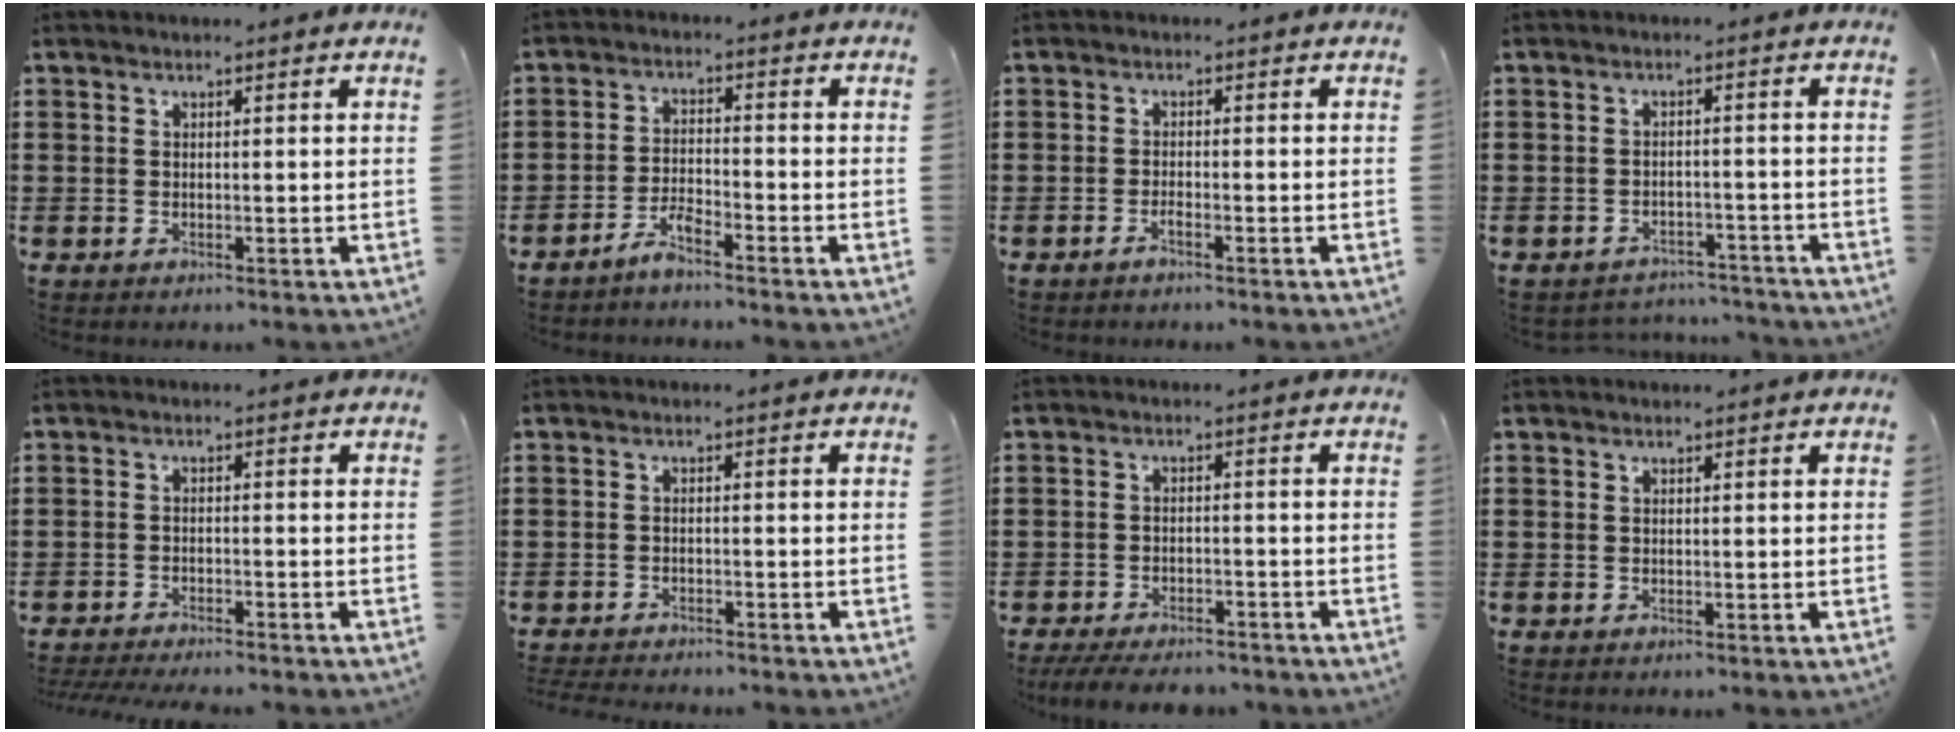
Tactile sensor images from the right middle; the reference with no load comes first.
{"total": 3.4, "force": [-3.0, 0.3, 1.5], "torque": [-0.037, 0.005, -0.061]}
{"total": 1.3, "force": [-1.0, 0.0, 0.9], "torque": [-0.018, -0.004, -0.017]}
{"total": 3.0, "force": [-3.0, 0.1, 0.0], "torque": [-0.008, -0.005, -0.063]}
{"total": 2.6, "force": [-2.6, -0.3, 0.3], "torque": [-0.016, -0.009, -0.055]}
{"total": 2.2, "force": [-2.2, -0.2, 0.1], "torque": [-0.008, -0.006, -0.045]}
{"total": 3.9, "force": [-3.7, 0.4, 0.9], "torque": [-0.023, -0.005, -0.076]}
{"total": 0.0}